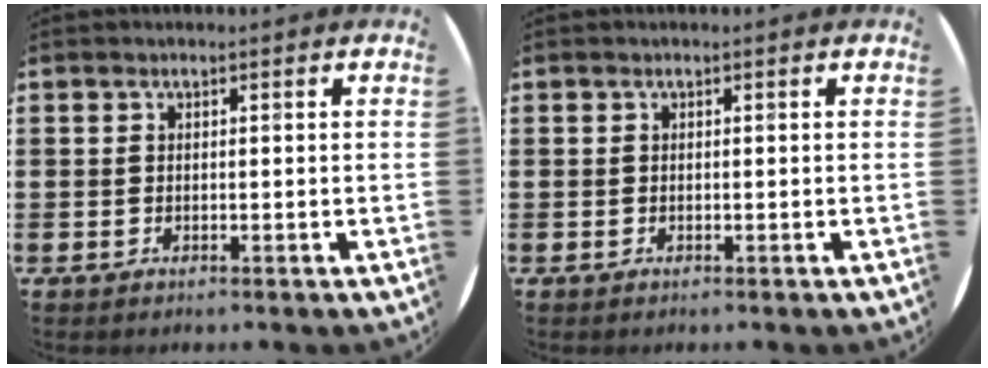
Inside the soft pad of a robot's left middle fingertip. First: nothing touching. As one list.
[{"total": 0.0}]